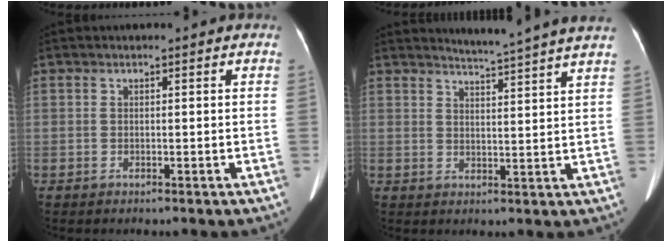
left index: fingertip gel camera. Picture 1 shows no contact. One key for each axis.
{"total": 9.8, "fx": 9.2, "fy": -1.9, "fz": 3.0, "tx": -0.052, "ty": -0.024, "tz": 0.111}